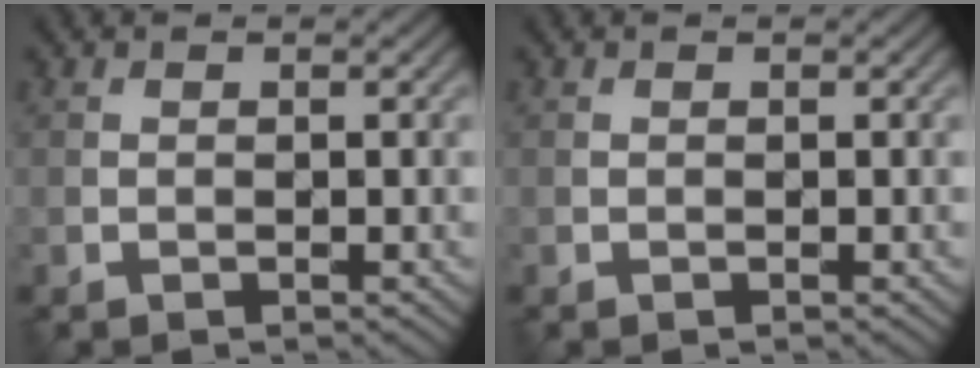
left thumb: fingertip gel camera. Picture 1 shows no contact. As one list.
[{"total": 0.0}]